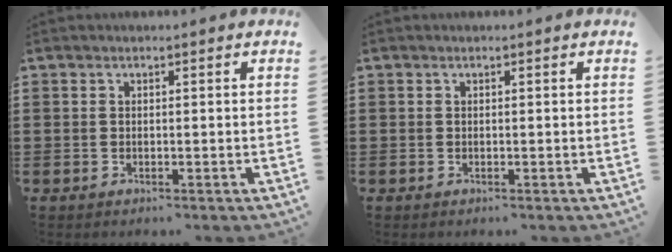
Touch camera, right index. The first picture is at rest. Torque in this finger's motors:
{"motor_torque": [0.02, 0.03, 0.02, 0.02]}